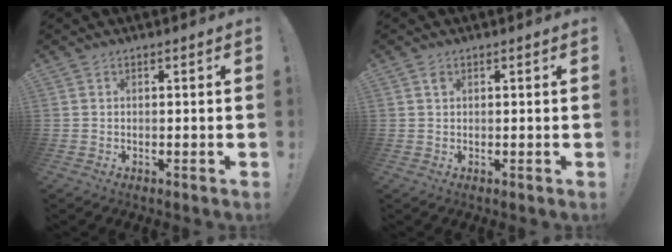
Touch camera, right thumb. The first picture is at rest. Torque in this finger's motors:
{"motor_torque": [-0.07, 0.20, 0.12, -0.02, 0.00]}